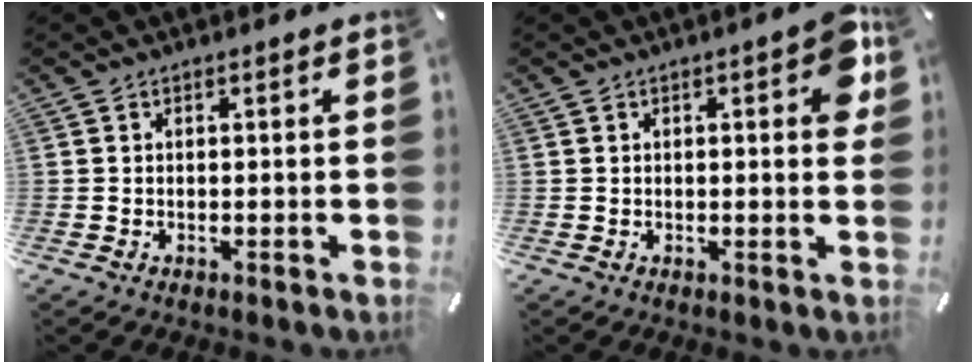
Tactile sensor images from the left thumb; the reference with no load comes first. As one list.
[{"total": 6.2, "force": [2.0, 2.5, 5.3], "torque": [-0.065, -0.006, 0.026]}]